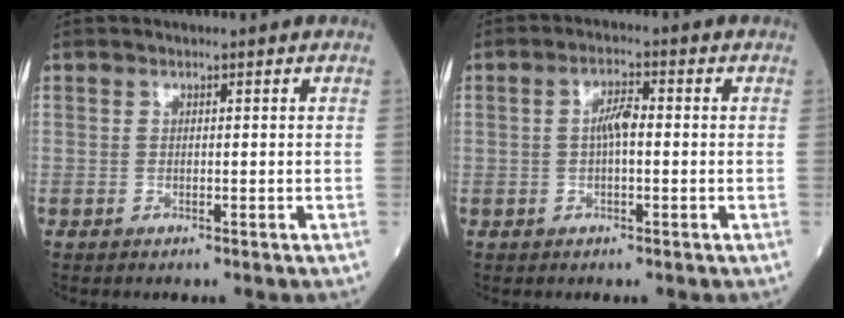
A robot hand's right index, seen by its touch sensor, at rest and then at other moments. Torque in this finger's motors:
{"motor_torque": [0.11, -0.06, 0.05, 0.06]}